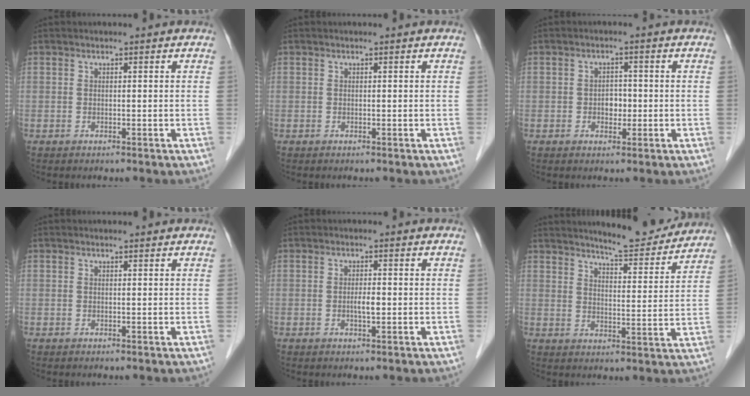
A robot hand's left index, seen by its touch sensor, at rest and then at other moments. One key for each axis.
{"total": 0.0}
{"total": 2.4, "fx": -0.8, "fy": 1.6, "fz": 1.5, "tx": -0.020, "ty": 0.001, "tz": -0.012}
{"total": 0.0}
{"total": 1.8, "fx": -0.7, "fy": 0.3, "fz": 1.6, "tx": -0.029, "ty": -0.004, "tz": -0.012}
{"total": 10.8, "fx": 10.2, "fy": 1.0, "fz": 3.3, "tx": -0.044, "ty": -0.019, "tz": 0.133}